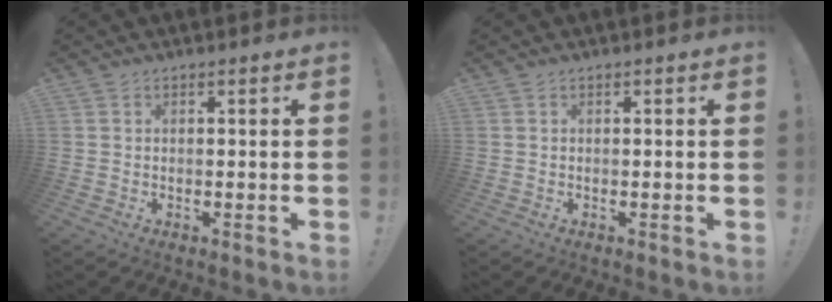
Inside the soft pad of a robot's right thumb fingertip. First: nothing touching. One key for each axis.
{"total": 0.0}